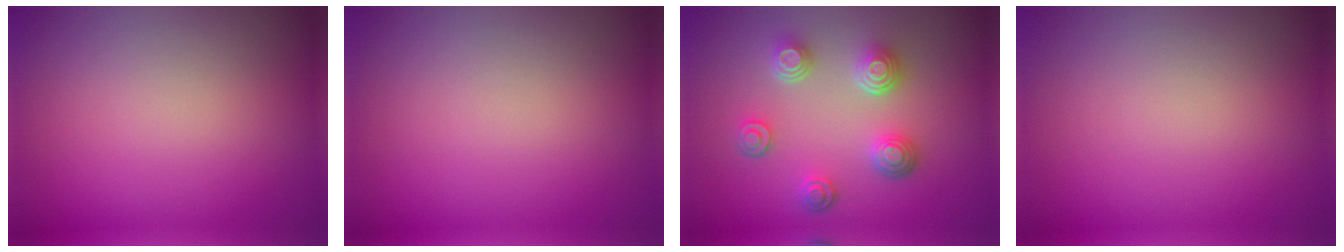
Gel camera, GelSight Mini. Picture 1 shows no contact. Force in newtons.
{"total": 0.0}
{"total": 4.4, "press": 3.4, "slide": 2.8}
{"total": 0.0}